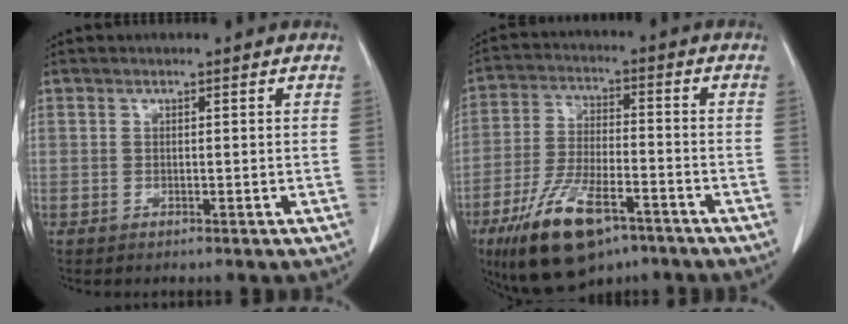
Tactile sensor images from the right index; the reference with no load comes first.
{"total": 14.4, "force": [-8.7, 5.1, 10.3], "torque": [-0.206, -0.013, -0.148]}